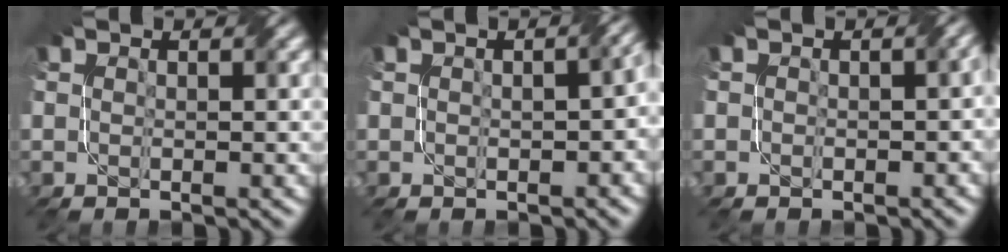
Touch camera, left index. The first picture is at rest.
{"total": 4.1, "force": [0.1, 2.2, 3.5], "torque": [-0.023, 0.000, 0.013]}
{"total": 2.0, "force": [0.2, 1.3, 1.5], "torque": [-0.016, -0.003, 0.000]}